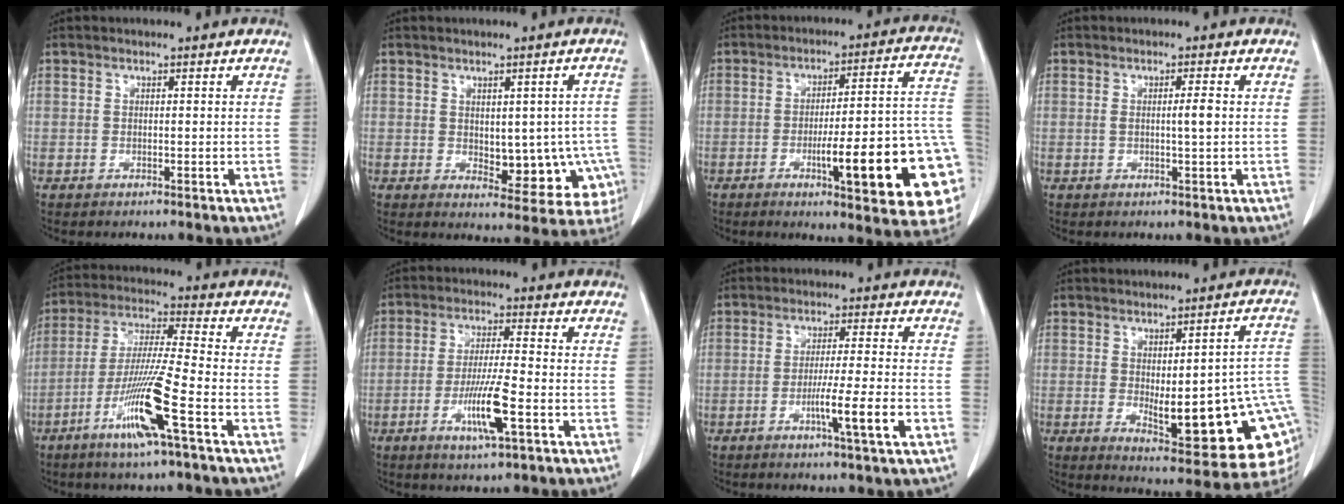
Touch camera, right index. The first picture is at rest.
{"total": 10.4, "force": [-1.9, 5.5, 8.6], "torque": [-0.086, 0.009, -0.010]}
{"total": 20.4, "force": [-5.9, 2.4, 19.4], "torque": [-0.168, 0.012, -0.070]}
{"total": 2.1, "force": [0.0, -0.1, 2.0], "torque": [-0.035, 0.000, -0.001]}
{"total": 12.3, "force": [-5.7, -0.8, 10.8], "torque": [-0.216, -0.018, -0.110]}
{"total": 8.2, "force": [-3.1, 0.1, 7.6], "torque": [-0.146, -0.013, -0.056]}
{"total": 7.2, "force": [-2.7, -1.0, 6.7], "torque": [-0.110, -0.014, -0.046]}
{"total": 19.5, "force": [-2.6, 4.6, 18.8], "torque": [-0.168, 0.007, -0.010]}